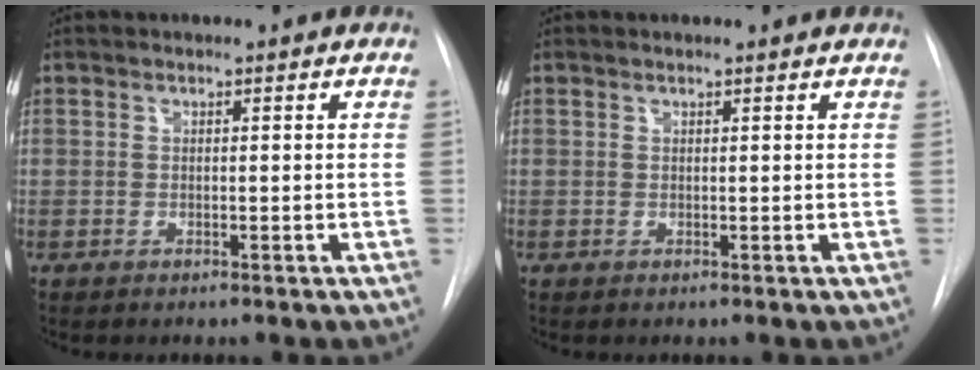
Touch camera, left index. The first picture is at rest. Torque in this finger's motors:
{"motor_torque": [0.06, -0.11, -0.11, 0.00]}